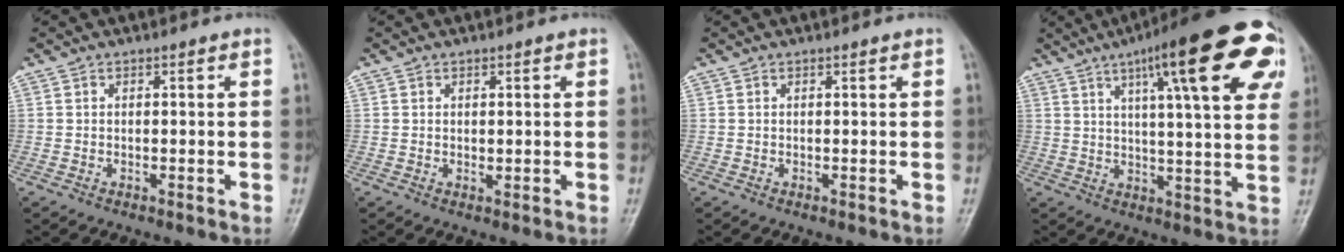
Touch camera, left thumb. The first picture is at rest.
{"total": 0.9, "force": [0.4, 0.5, 0.7], "torque": [-0.009, -0.004, 0.009]}
{"total": 0.0}
{"total": 23.9, "force": [10.5, 5.3, 20.7], "torque": [-0.272, -0.002, 0.141]}